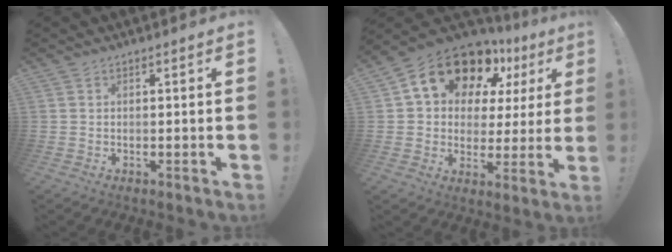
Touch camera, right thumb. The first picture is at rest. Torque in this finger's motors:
{"motor_torque": [1.45, 3.56, 0.14, 0.26, 0.08]}